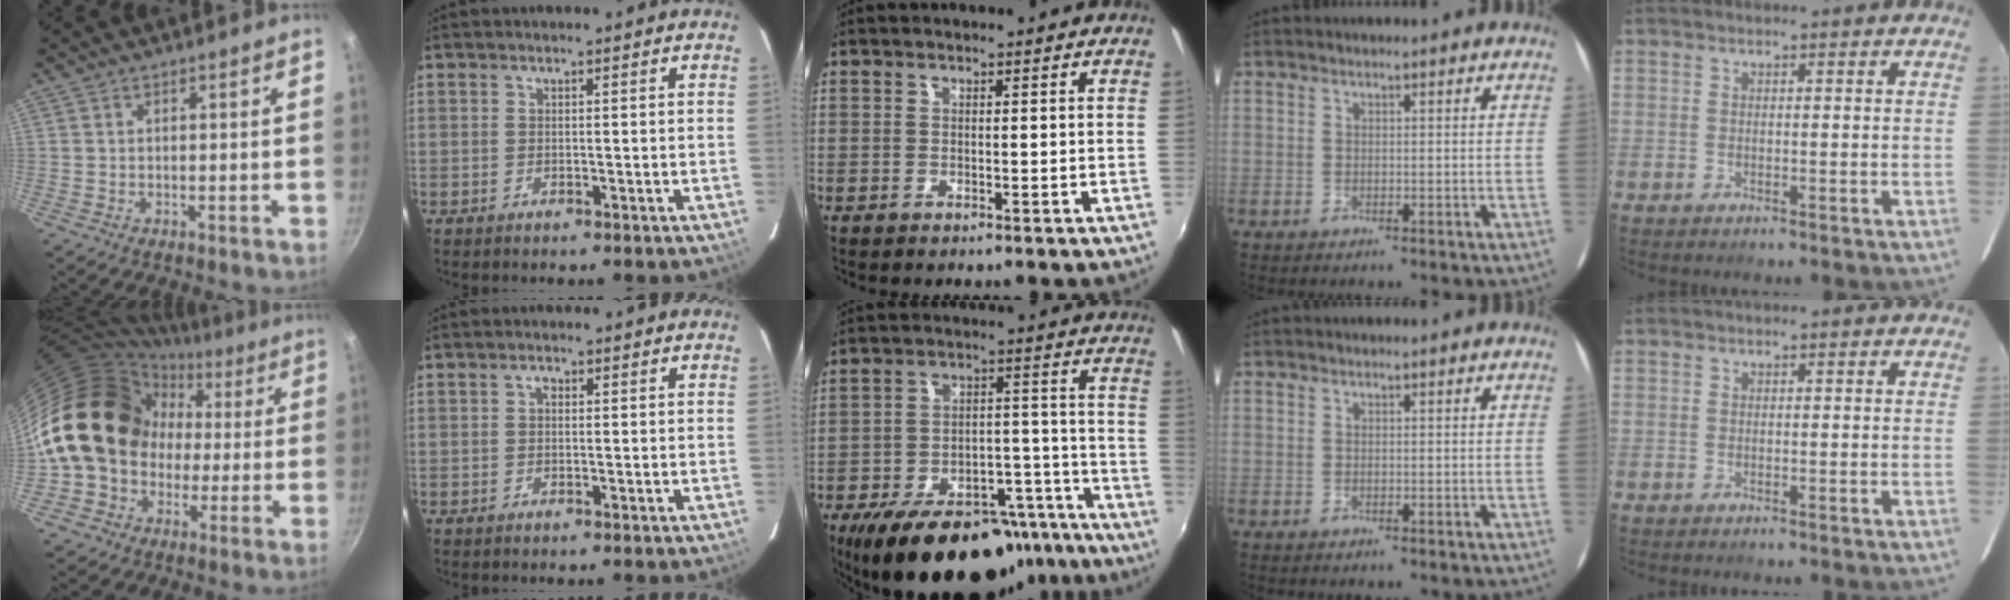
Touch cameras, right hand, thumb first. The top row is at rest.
{"thumb": {"total": 19.5, "force": [-0.3, 16.7, 10.0], "torque": [-0.142, 0.062, -0.005]}, "index": {"total": 0.8, "force": [0.0, 0.6, 0.5], "torque": [-0.008, 0.006, -0.002]}, "middle": {"total": 26.5, "force": [-21.0, 10.5, 12.4], "torque": [-0.209, 0.023, -0.270]}}